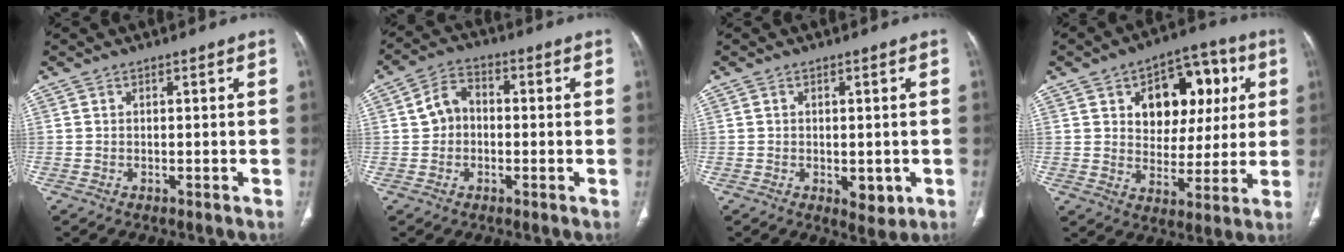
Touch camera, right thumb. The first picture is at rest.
{"total": 5.9, "force": [0.1, 4.7, 3.6], "torque": [-0.051, 0.021, -0.010]}
{"total": 4.2, "force": [-0.9, 2.4, 3.3], "torque": [-0.031, -0.007, -0.003]}
{"total": 16.2, "force": [5.0, 10.9, 10.9], "torque": [-0.093, 0.004, 0.078]}